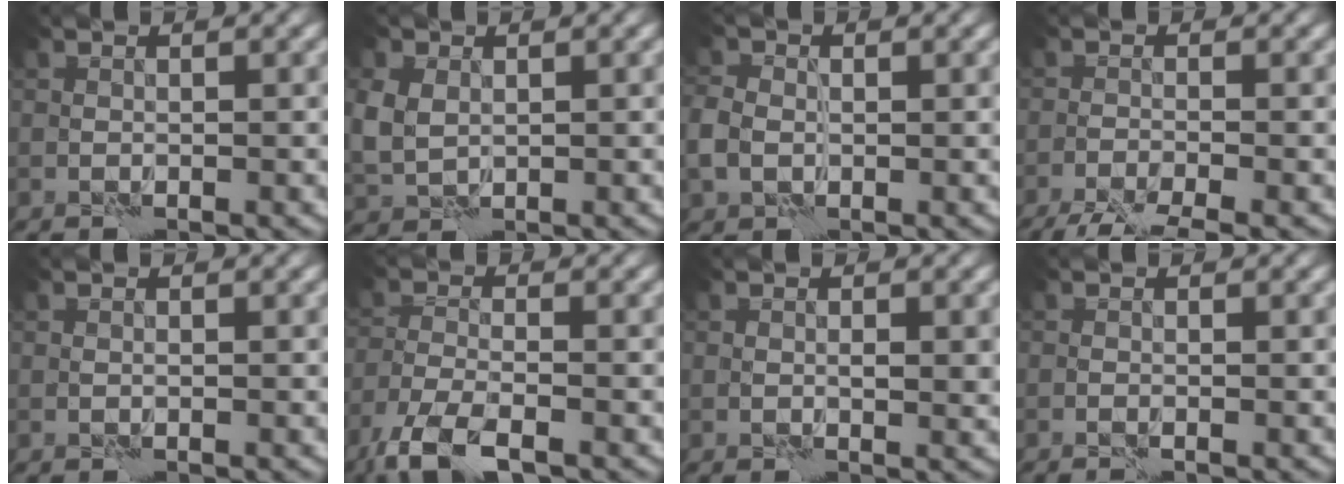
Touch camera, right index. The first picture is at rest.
{"total": 3.2, "force": [0.8, 2.5, 1.9], "torque": [-0.056, -0.002, 0.018]}
{"total": 2.7, "force": [-0.2, 2.1, 1.6], "torque": [-0.045, -0.005, -0.004]}
{"total": 5.4, "force": [-4.5, 0.7, 3.0], "torque": [-0.053, -0.027, -0.080]}
{"total": 0.0}
{"total": 6.0, "force": [-4.3, 1.6, 3.8], "torque": [-0.077, -0.013, -0.091]}
{"total": 1.4, "force": [0.2, 0.5, 1.3], "torque": [-0.018, -0.005, 0.003]}
{"total": 0.7, "force": [-0.5, -0.2, 0.5], "torque": [-0.016, -0.002, -0.010]}